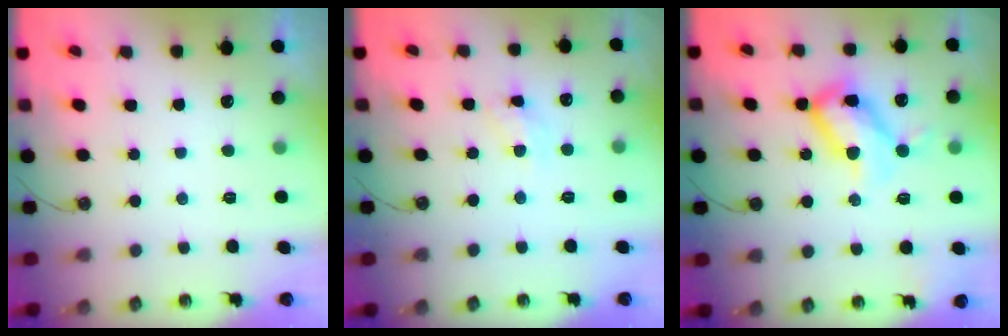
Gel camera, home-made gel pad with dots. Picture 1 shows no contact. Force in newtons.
{"total": 7.7, "press": 7.6, "slide": 0.6}
{"total": 17.9, "press": 17.8, "slide": 1.7}